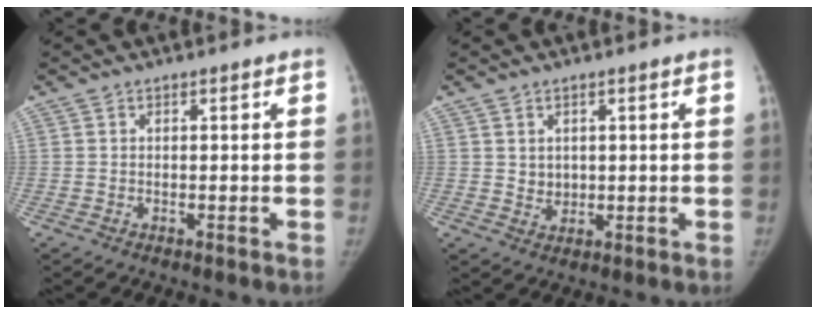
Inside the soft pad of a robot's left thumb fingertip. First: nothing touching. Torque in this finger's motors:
{"motor_torque": [-0.33, -0.29, 0.08, -0.01, 0.00]}